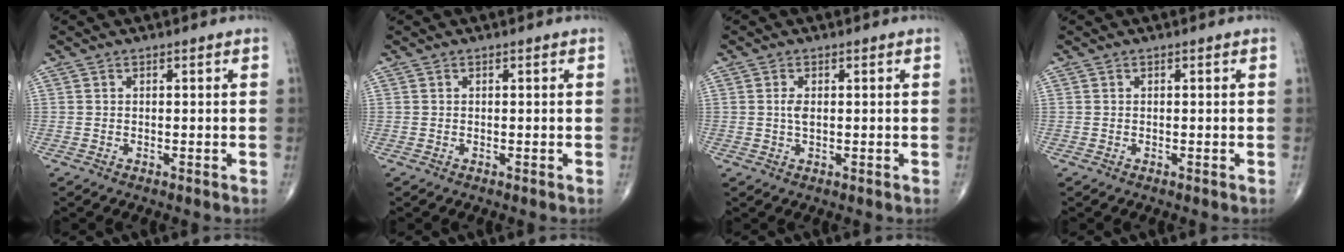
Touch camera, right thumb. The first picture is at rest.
{"total": 0.0}
{"total": 1.9, "force": [0.2, 0.9, 1.6], "torque": [-0.035, 0.000, 0.005]}
{"total": 0.0}